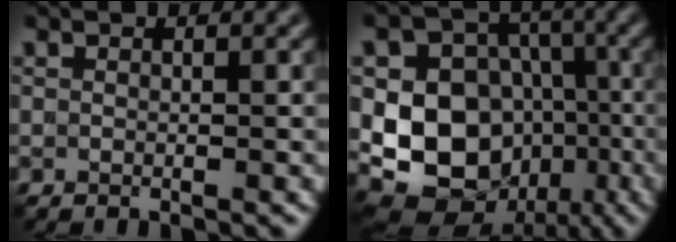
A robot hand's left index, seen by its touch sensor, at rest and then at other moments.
{"total": 11.5, "force": [-2.1, 9.5, 6.1], "torque": [-0.095, -0.007, -0.054]}